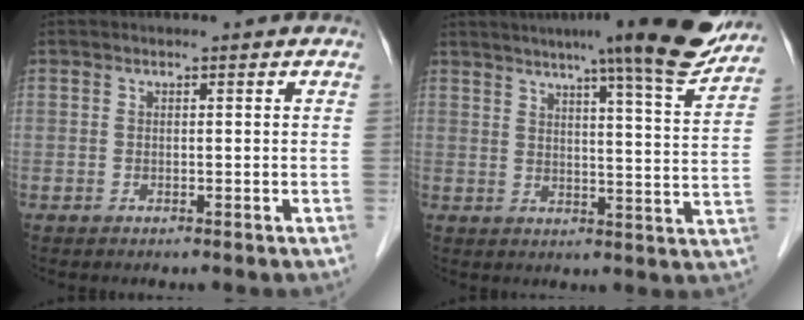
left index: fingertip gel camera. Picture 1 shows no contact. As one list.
[{"total": 17.2, "force": [14.0, 0.3, 9.9], "torque": [-0.127, -0.012, 0.170]}]